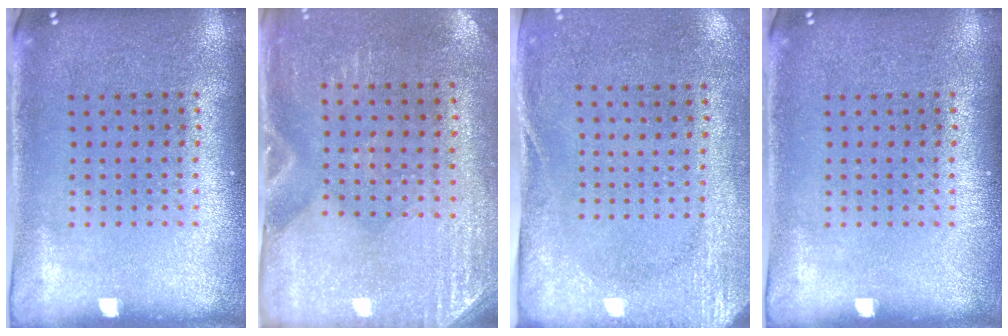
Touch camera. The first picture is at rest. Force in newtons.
{"total": 2.8, "press": 2.5, "slide": 1.3}
{"total": 2.7, "press": 2.1, "slide": 1.7}
{"total": 0.0}